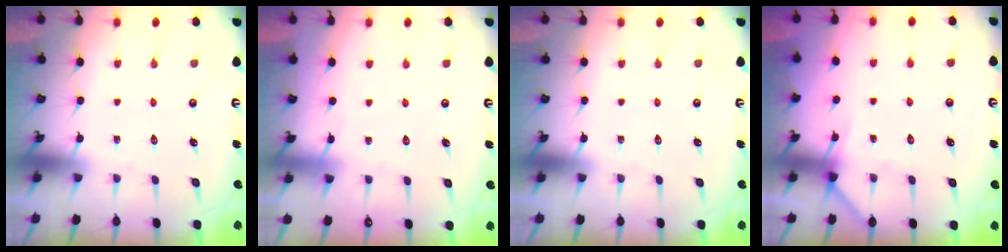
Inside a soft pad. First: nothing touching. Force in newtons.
{"total": 2.6, "press": 2.6, "slide": 0.4}
{"total": 0.0}
{"total": 4.8, "press": 4.8, "slide": 0.6}